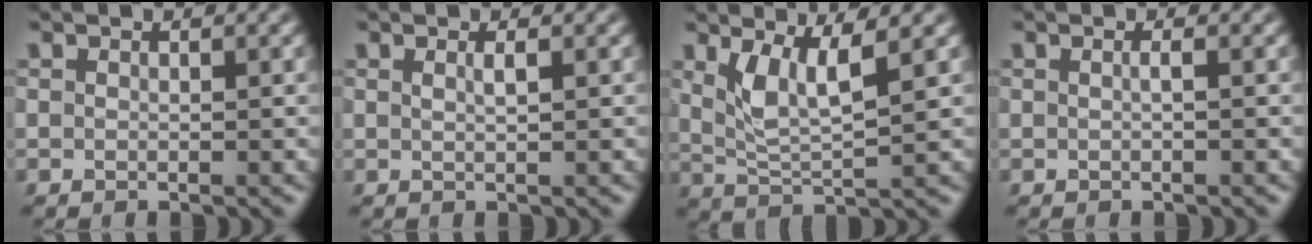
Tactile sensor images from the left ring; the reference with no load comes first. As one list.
[{"total": 1.0, "force": [0.4, 0.3, 0.9], "torque": [-0.011, 0.002, 0.004]}, {"total": 4.1, "force": [1.8, 1.0, 3.5], "torque": [-0.080, -0.007, 0.040]}, {"total": 0.8, "force": [0.1, 0.2, 0.8], "torque": [-0.011, 0.004, -0.003]}]